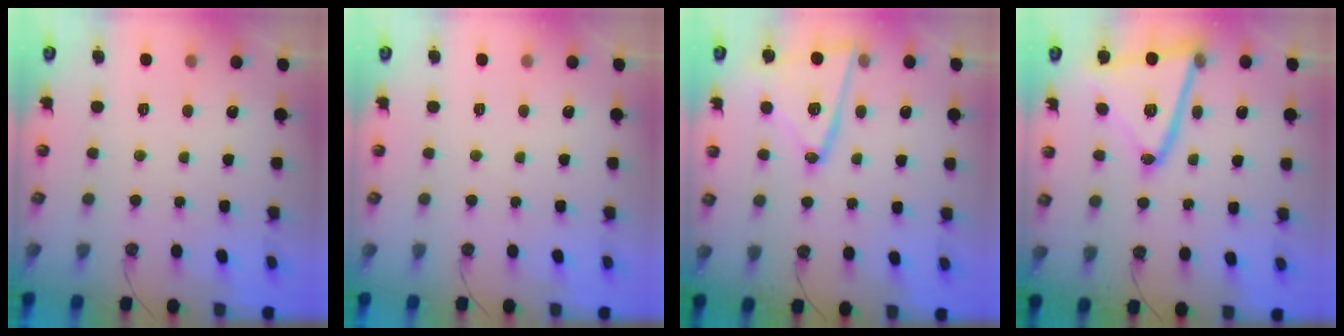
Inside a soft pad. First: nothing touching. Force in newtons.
{"total": 0.0}
{"total": 16.6, "press": 16.5, "slide": 1.7}
{"total": 21.1, "press": 21.0, "slide": 1.8}